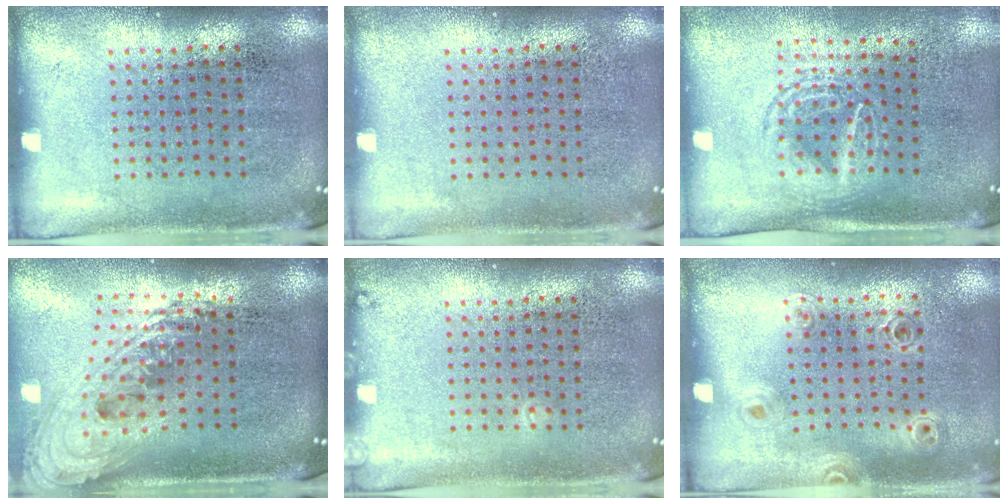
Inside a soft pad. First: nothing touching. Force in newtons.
{"total": 0.0}
{"total": 1.6, "press": 1.3, "slide": 0.8}
{"total": 2.4, "press": 1.8, "slide": 1.6}
{"total": 0.6, "press": 0.6, "slide": 0.2}
{"total": 0.9, "press": 0.9, "slide": 0.0}